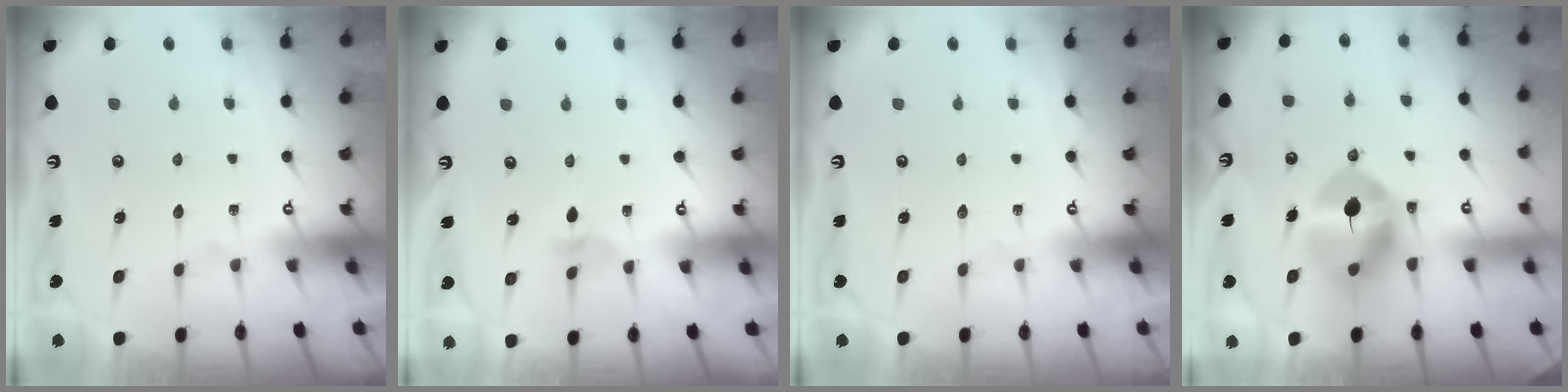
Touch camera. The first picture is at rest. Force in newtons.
{"total": 2.3, "press": 2.3, "slide": 0.5}
{"total": 0.0}
{"total": 11.2, "press": 11.1, "slide": 1.6}